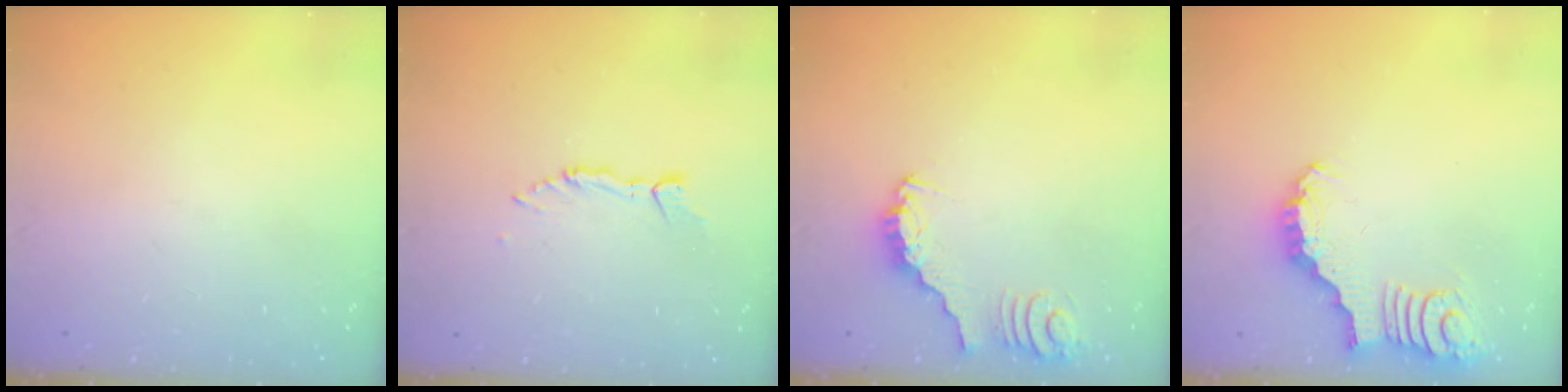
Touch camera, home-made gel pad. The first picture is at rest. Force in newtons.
{"total": 4.9, "press": 4.9, "slide": 0.2}
{"total": 2.7, "press": 2.7, "slide": 0.1}
{"total": 2.2, "press": 2.2, "slide": 0.0}